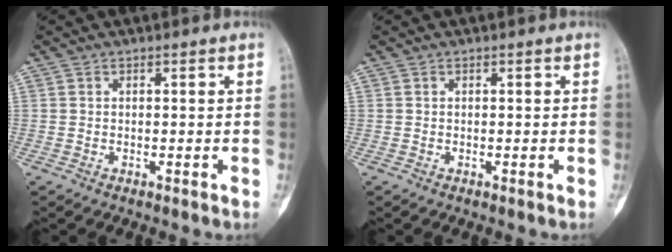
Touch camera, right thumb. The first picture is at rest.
{"total": 0.0}